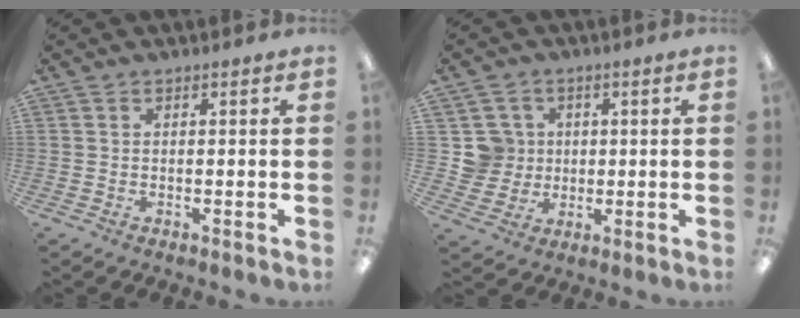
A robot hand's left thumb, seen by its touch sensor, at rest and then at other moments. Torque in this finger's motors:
{"motor_torque": [-0.28, 0.26, -0.15, 0.13, -0.01]}